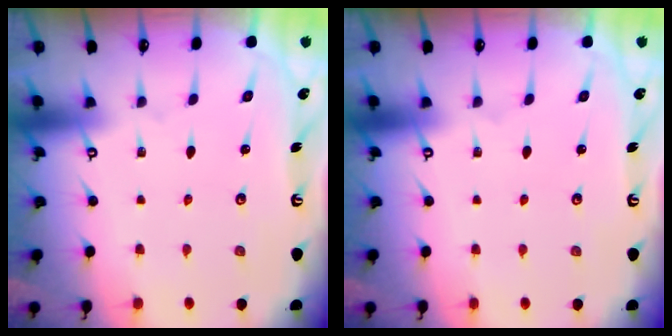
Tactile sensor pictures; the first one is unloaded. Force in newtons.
{"total": 0.0}